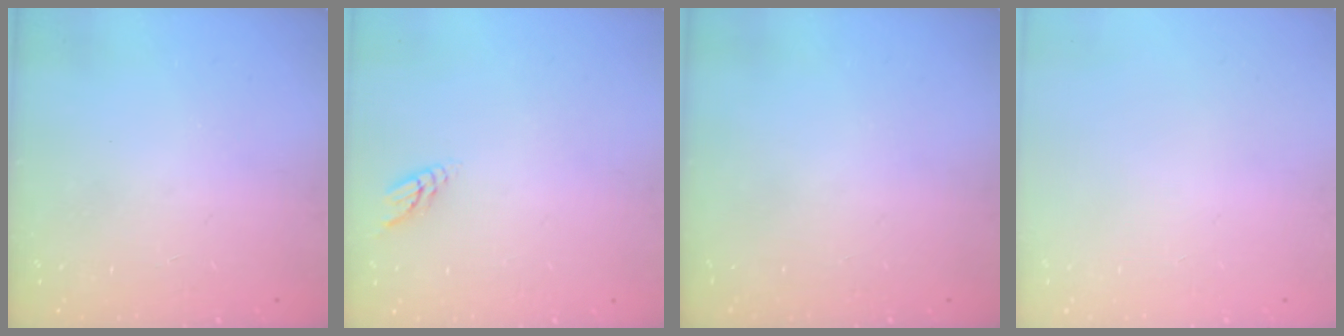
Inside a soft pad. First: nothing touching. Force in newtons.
{"total": 4.7, "press": 4.7, "slide": 0.4}
{"total": 0.0}
{"total": 0.0}